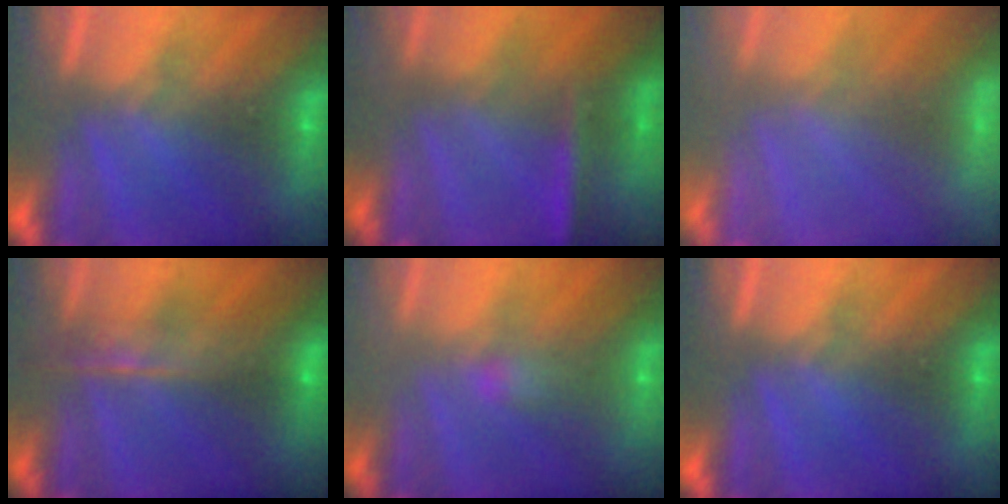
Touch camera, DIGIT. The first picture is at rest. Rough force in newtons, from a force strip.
{"total": 2.9}
{"total": 5.5}
{"total": 7.0}
{"total": 2.2}
{"total": 0.0}